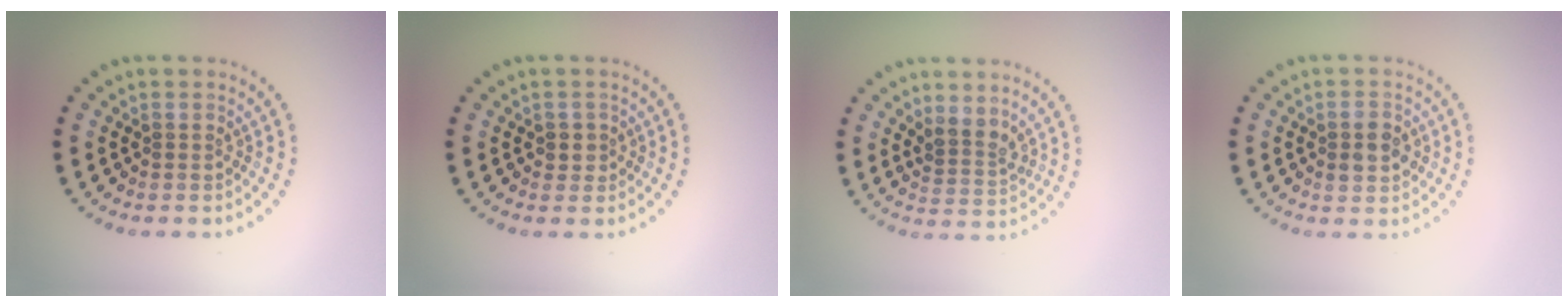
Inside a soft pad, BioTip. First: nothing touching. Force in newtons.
{"total": 1.2, "press": 1.0, "slide": 0.7}
{"total": 2.5, "press": 1.9, "slide": 1.6}
{"total": 2.6, "press": 2.6, "slide": 0.1}